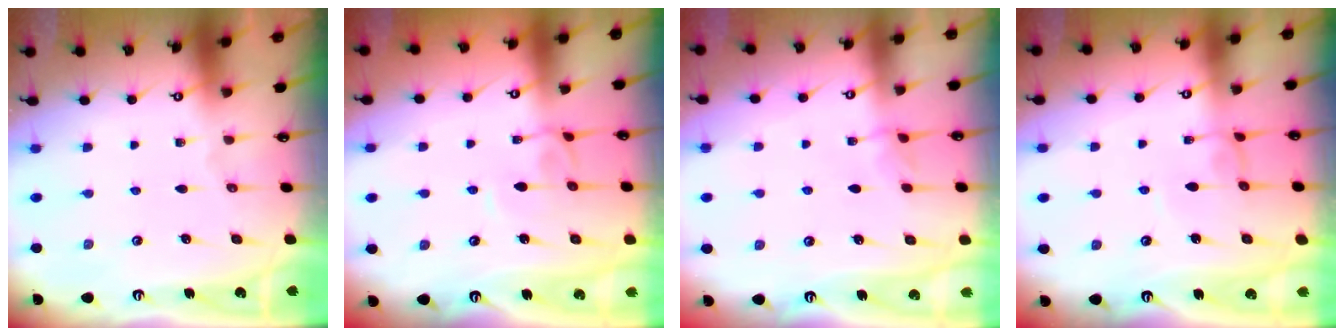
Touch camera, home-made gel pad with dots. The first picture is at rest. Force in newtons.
{"total": 2.7, "press": 2.7, "slide": 0.2}
{"total": 3.2, "press": 3.2, "slide": 0.4}
{"total": 1.0, "press": 0.9, "slide": 0.4}